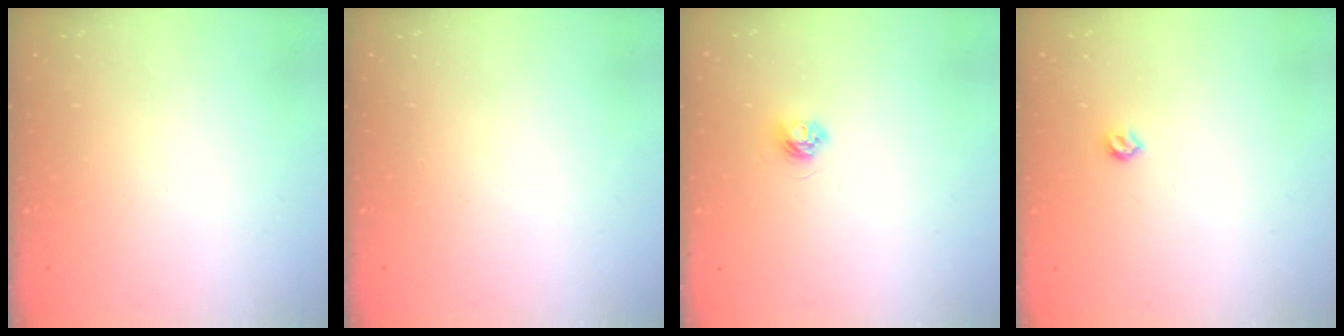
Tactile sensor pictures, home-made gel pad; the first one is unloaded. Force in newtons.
{"total": 0.0}
{"total": 3.6, "press": 3.6, "slide": 0.5}
{"total": 4.2, "press": 4.2, "slide": 0.7}